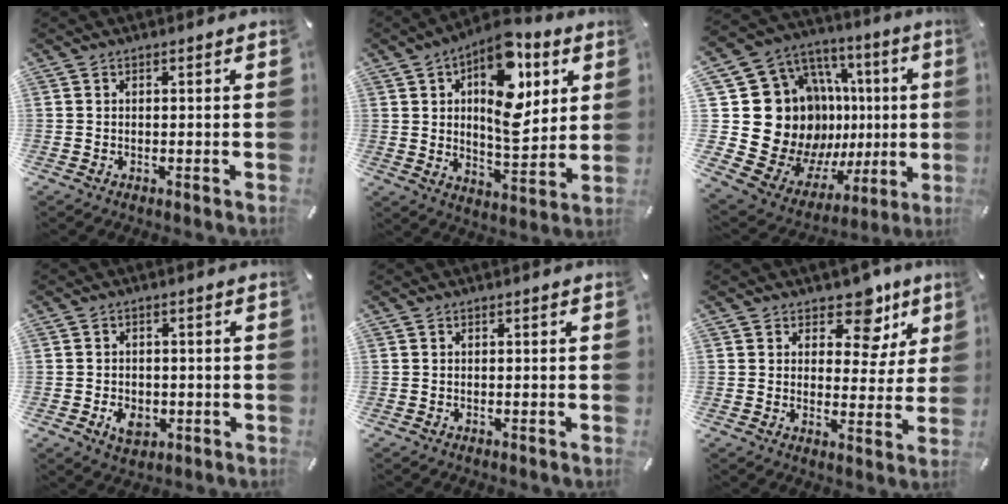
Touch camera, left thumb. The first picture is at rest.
{"total": 17.6, "force": [6.3, 9.3, 13.5], "torque": [-0.208, -0.024, 0.104]}
{"total": 24.6, "force": [0.9, 18.9, 15.7], "torque": [-0.250, -0.079, 0.092]}
{"total": 4.9, "force": [-1.4, 3.8, 2.8], "torque": [-0.051, 0.000, -0.026]}
{"total": 0.0}
{"total": 10.4, "force": [7.2, 5.8, 4.8], "torque": [-0.052, -0.049, 0.123]}